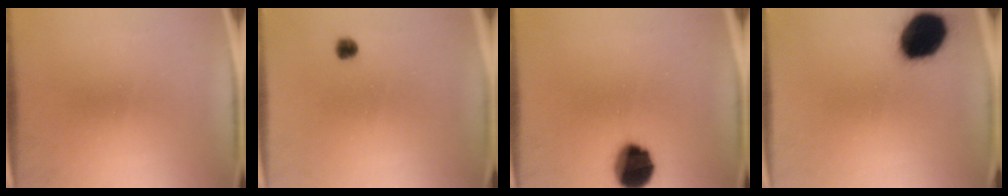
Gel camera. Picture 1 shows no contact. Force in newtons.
{"total": 2.4}
{"total": 12.1}
{"total": 15.9}